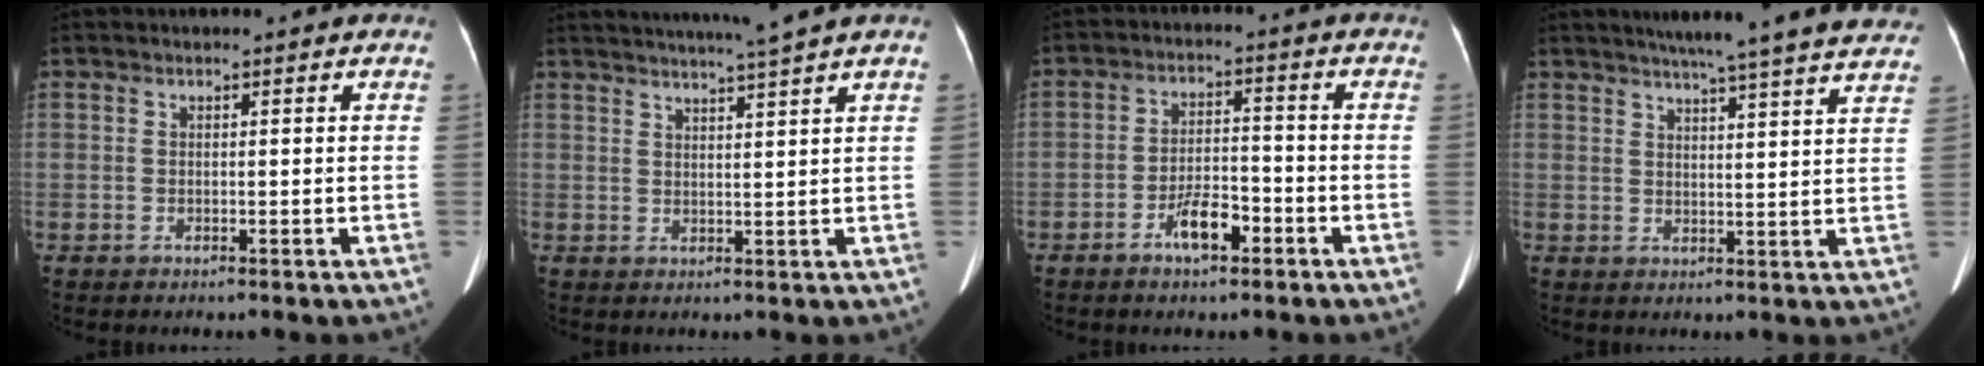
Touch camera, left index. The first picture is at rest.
{"total": 7.8, "force": [6.7, -1.8, 3.6], "torque": [-0.052, 0.005, 0.091]}
{"total": 5.4, "force": [-3.2, 1.9, 4.0], "torque": [-0.079, 0.007, -0.053]}
{"total": 19.7, "force": [17.3, 0.3, 9.4], "torque": [-0.136, -0.006, 0.209]}